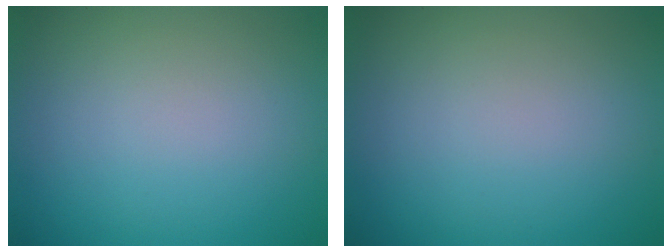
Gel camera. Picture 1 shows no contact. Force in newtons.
{"total": 0.0}